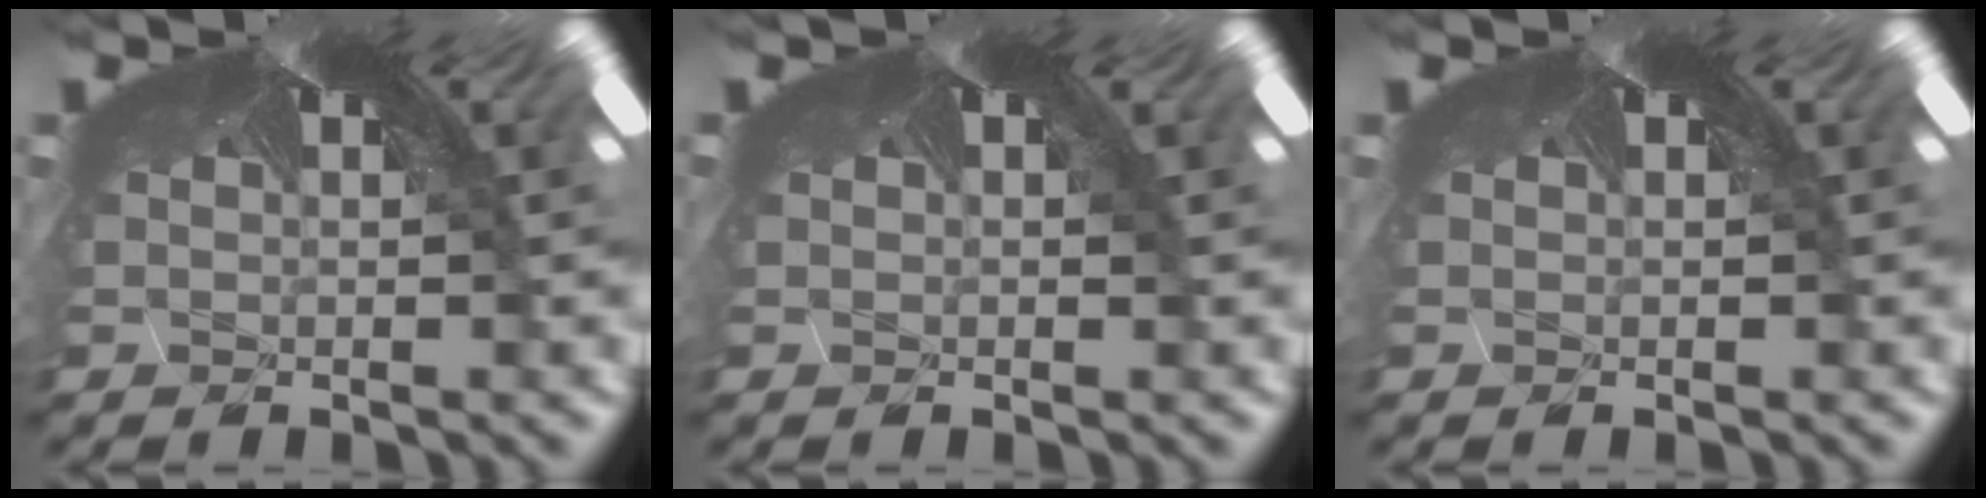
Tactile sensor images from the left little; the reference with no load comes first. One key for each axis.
{"total": 0.0}
{"total": 0.0}